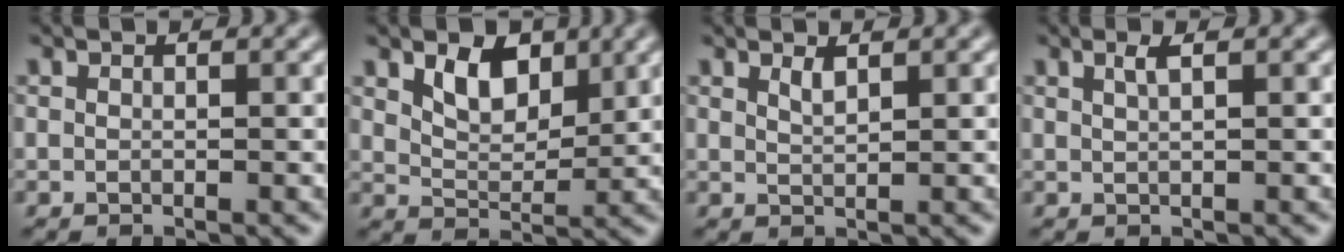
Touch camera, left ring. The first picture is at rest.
{"total": 3.9, "force": [2.1, 2.2, 2.4], "torque": [-0.050, -0.003, 0.034]}
{"total": 1.1, "force": [0.8, 0.2, 0.6], "torque": [-0.013, -0.001, 0.015]}
{"total": 1.3, "force": [0.7, 0.4, 1.1], "torque": [-0.016, 0.002, 0.010]}